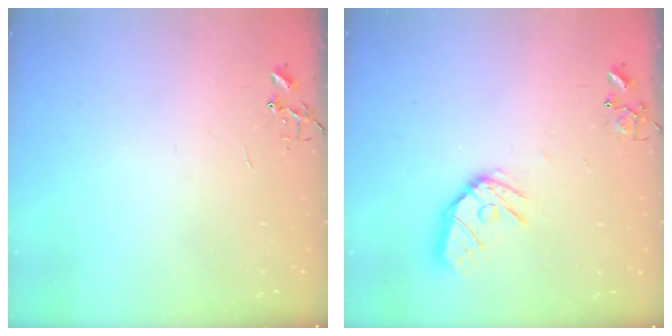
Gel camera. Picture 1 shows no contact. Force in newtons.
{"total": 13.2, "press": 13.1, "slide": 1.5}